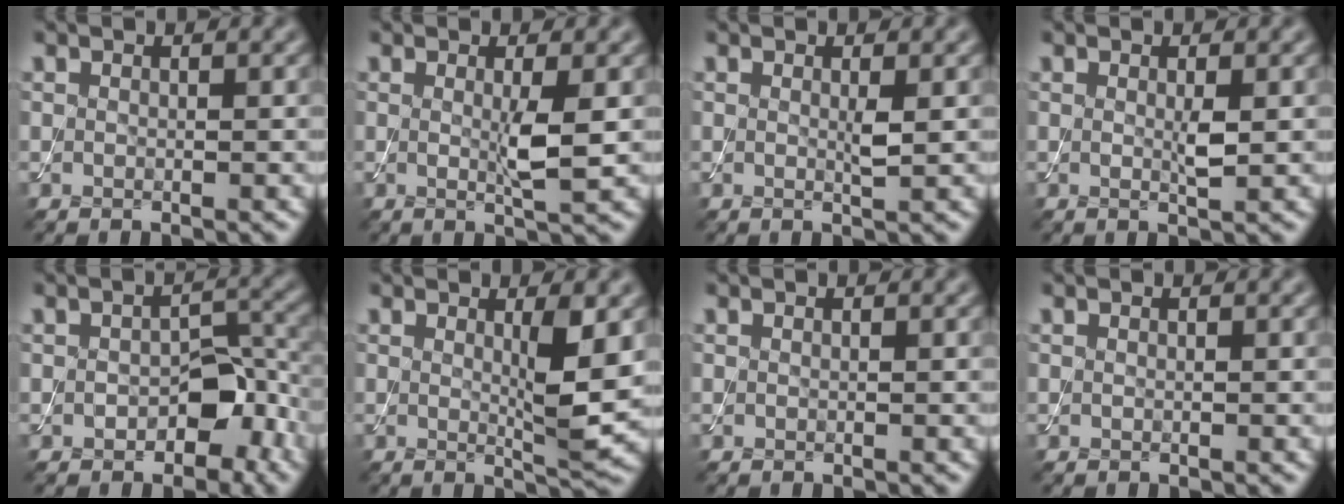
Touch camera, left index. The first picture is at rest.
{"total": 2.7, "force": [0.1, 0.2, 2.7], "torque": [-0.050, -0.007, 0.001]}
{"total": 1.1, "force": [0.2, 0.1, 1.1], "torque": [-0.019, -0.003, 0.002]}
{"total": 1.4, "force": [0.2, 0.2, 1.3], "torque": [-0.025, -0.003, 0.002]}
{"total": 4.7, "force": [-1.7, 2.9, 3.3], "torque": [-0.039, 0.000, -0.026]}
{"total": 3.8, "force": [0.7, 0.6, 3.7], "torque": [-0.055, -0.012, 0.013]}
{"total": 0.0}
{"total": 0.0}